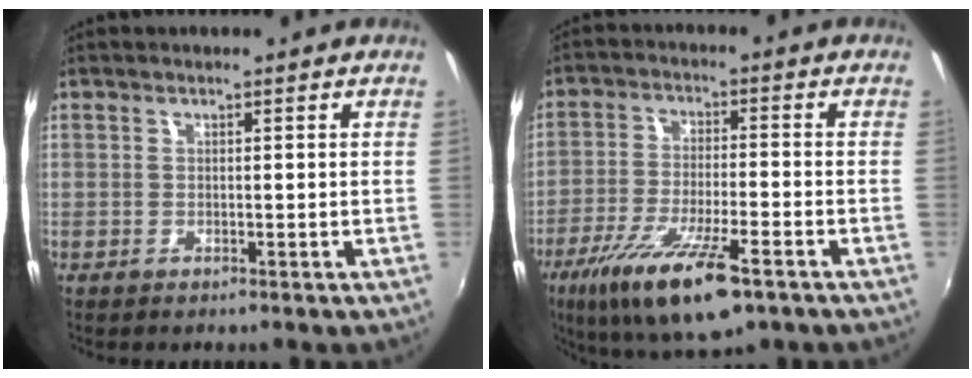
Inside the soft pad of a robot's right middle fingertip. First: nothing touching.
{"total": 15.3, "force": [-9.0, 3.7, 11.8], "torque": [-0.233, -0.042, -0.159]}